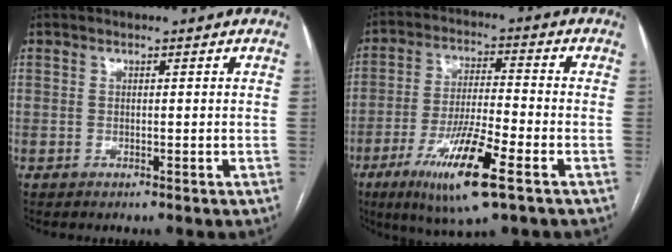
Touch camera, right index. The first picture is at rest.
{"total": 12.6, "force": [-6.3, 1.2, 10.9], "torque": [-0.208, -0.022, -0.109]}